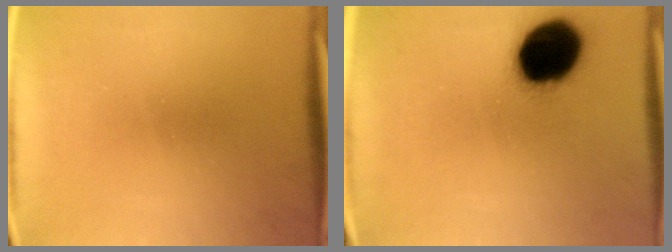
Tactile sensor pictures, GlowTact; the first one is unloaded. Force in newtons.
{"total": 19.1}